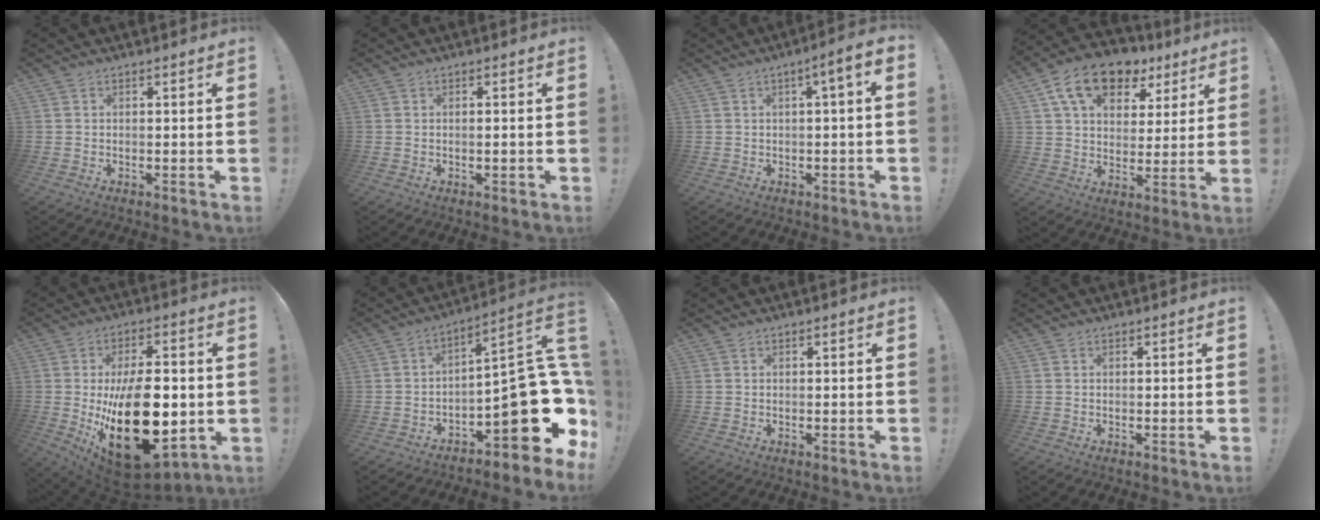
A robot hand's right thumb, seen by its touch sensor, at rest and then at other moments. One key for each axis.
{"total": 1.1, "fx": -0.4, "fy": 0.1, "fz": 1.0, "tx": -0.015, "ty": 0.000, "tz": -0.008}
{"total": 4.7, "fx": 0.4, "fy": 0.3, "fz": 4.6, "tx": -0.063, "ty": -0.006, "tz": 0.001}
{"total": 15.4, "fx": 8.5, "fy": 9.7, "fz": 8.5, "tx": -0.144, "ty": -0.039, "tz": 0.157}
{"total": 28.8, "fx": -2.6, "fy": 15.5, "fz": 24.2, "tx": -0.408, "ty": -0.010, "tz": -0.019}
{"total": 19.6, "fx": -5.1, "fy": 7.6, "fz": 17.4, "tx": -0.231, "ty": 0.016, "tz": -0.073}
{"total": 0.0}
{"total": 0.0}